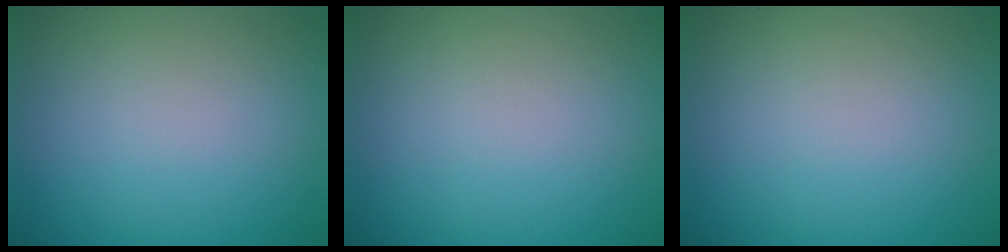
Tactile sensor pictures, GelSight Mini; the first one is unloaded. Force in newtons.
{"total": 0.0}
{"total": 0.0}